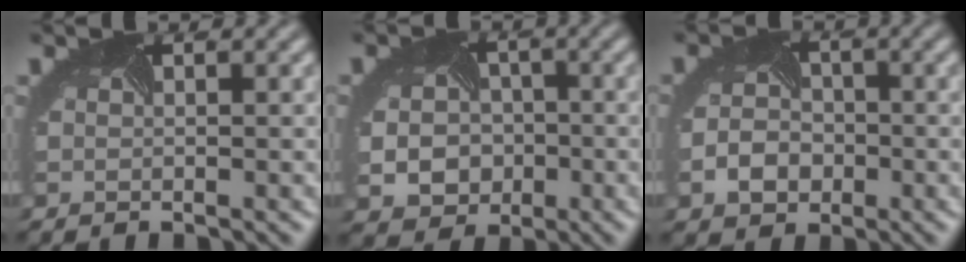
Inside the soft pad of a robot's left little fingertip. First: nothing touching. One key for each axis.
{"total": 5.5, "fx": -1.3, "fy": 4.9, "fz": 2.3, "tx": -0.036, "ty": -0.018, "tz": -0.021}
{"total": 2.8, "fx": -1.1, "fy": 2.4, "fz": 0.9, "tx": -0.023, "ty": -0.001, "tz": -0.025}